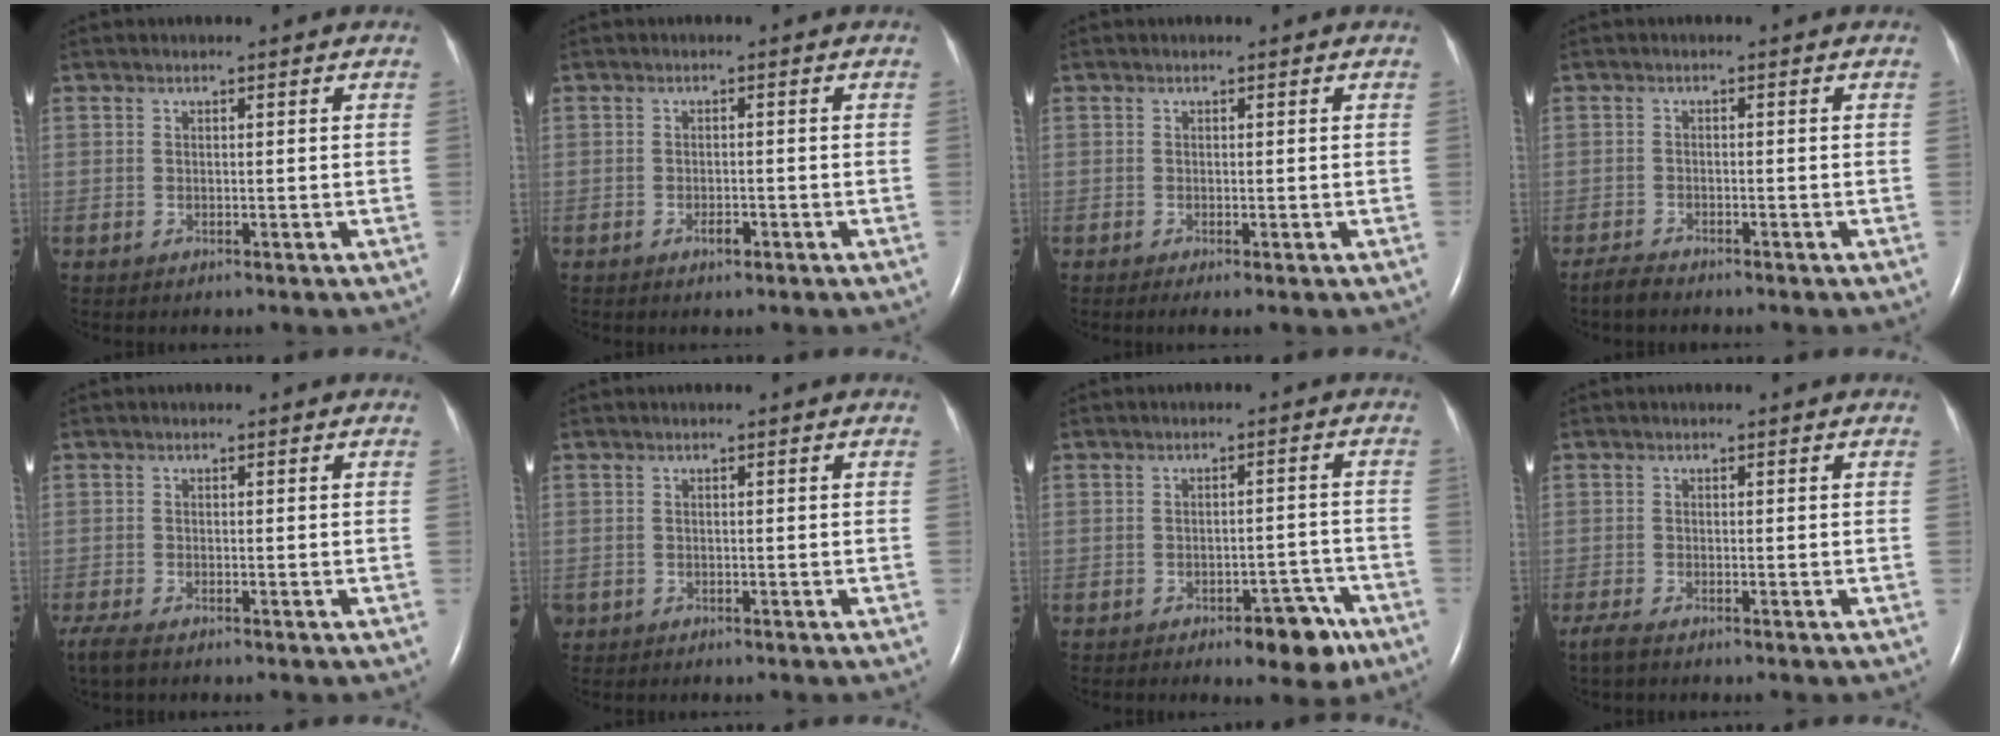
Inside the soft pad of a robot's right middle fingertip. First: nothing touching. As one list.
[{"total": 1.5, "force": [-0.8, 0.5, 1.1], "torque": [-0.022, -0.001, -0.011]}, {"total": 0.9, "force": [-0.4, -0.1, 0.8], "torque": [-0.018, -0.003, -0.007]}, {"total": 1.9, "force": [-1.7, 0.4, 0.6], "torque": [-0.021, -0.004, -0.031]}, {"total": 3.7, "force": [-2.7, 1.0, 2.2], "torque": [-0.055, -0.014, -0.047]}, {"total": 0.6, "force": [-0.3, 0.5, 0.1], "torque": [-0.006, 0.004, -0.002]}, {"total": 5.9, "force": [-3.8, 2.4, 3.8], "torque": [-0.038, 0.010, -0.043]}, {"total": 1.9, "force": [-1.4, 0.3, 1.2], "torque": [-0.033, -0.009, -0.028]}]